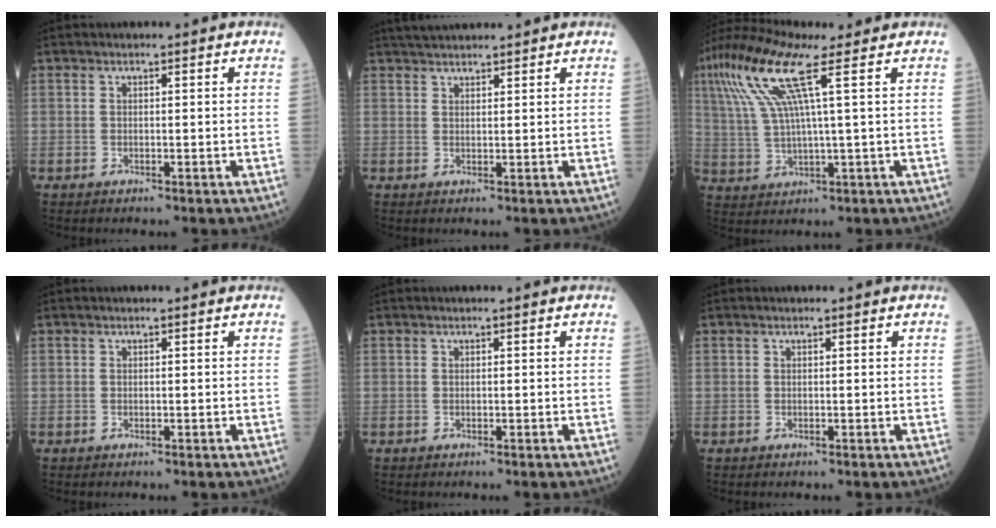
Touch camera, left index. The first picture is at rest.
{"total": 5.8, "force": [5.3, 0.9, 2.1], "torque": [-0.035, 0.035, 0.090]}
{"total": 11.2, "force": [5.1, 0.5, 9.9], "torque": [-0.227, 0.018, 0.101]}
{"total": 0.0}
{"total": 0.0}
{"total": 0.0}